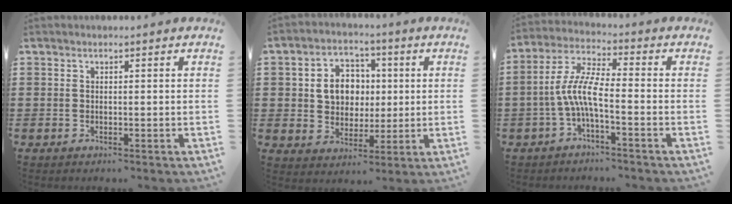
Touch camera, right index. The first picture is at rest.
{"total": 7.0, "force": [0.9, 6.0, 3.5], "torque": [-0.074, 0.016, 0.011]}
{"total": 6.9, "force": [-2.2, 1.4, 6.3], "torque": [-0.152, -0.011, -0.049]}